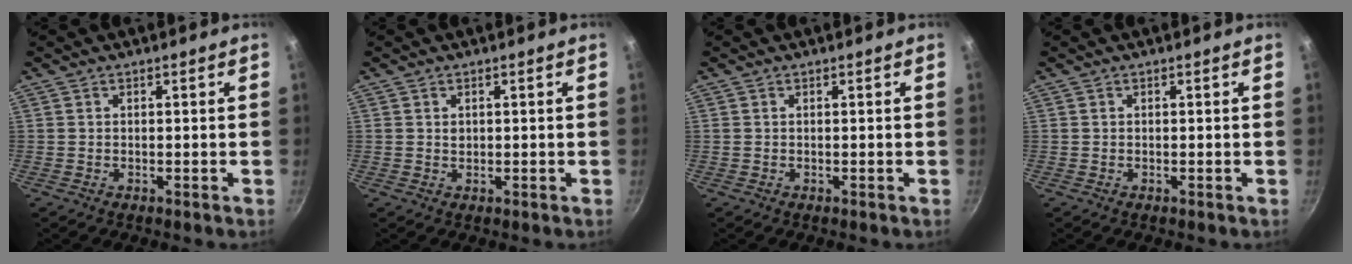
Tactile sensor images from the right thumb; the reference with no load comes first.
{"total": 1.0, "force": [0.3, 0.8, 0.5], "torque": [-0.006, 0.001, 0.005]}
{"total": 0.0}
{"total": 0.0}